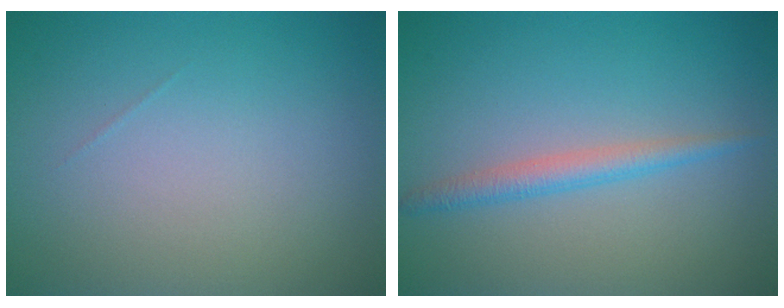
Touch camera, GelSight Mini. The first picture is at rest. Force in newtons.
{"total": 2.0, "press": 2.0, "slide": 0.1}